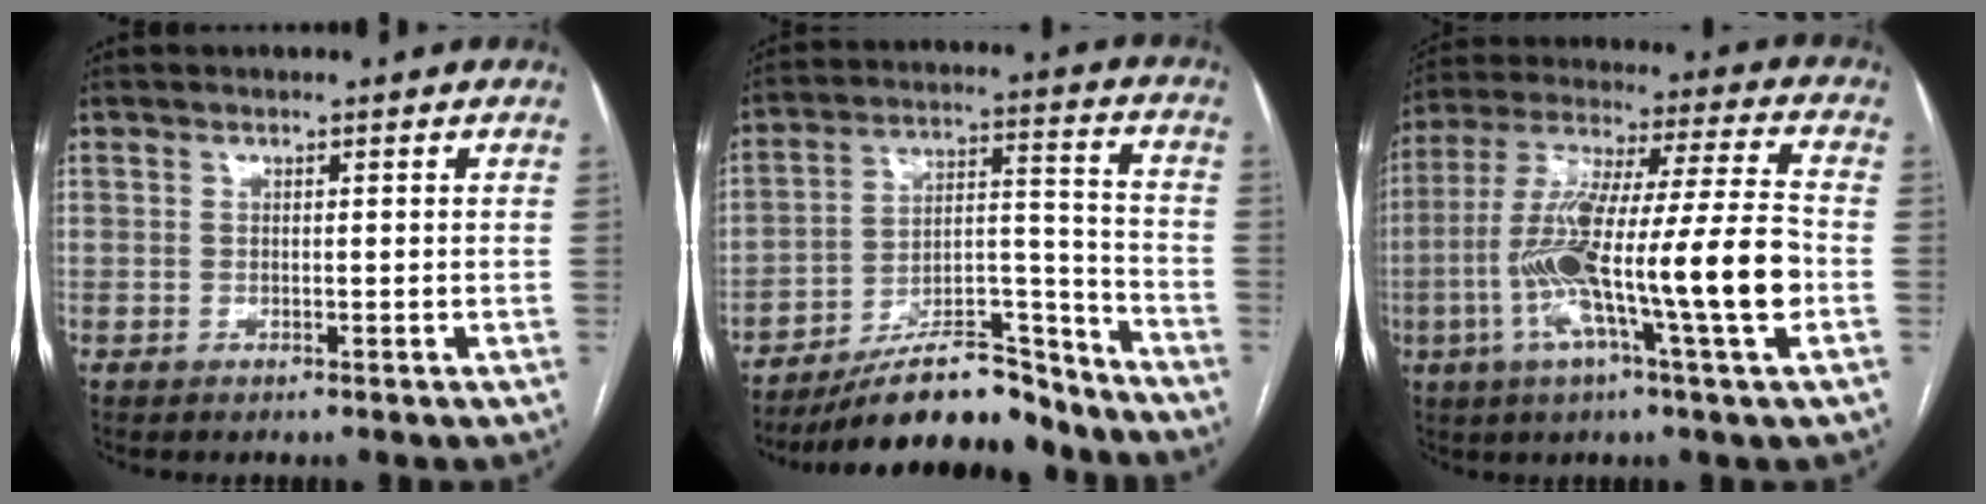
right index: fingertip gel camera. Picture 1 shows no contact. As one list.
[{"total": 16.7, "force": [-14.5, 4.4, 7.0], "torque": [-0.105, 0.040, -0.240]}, {"total": 19.7, "force": [-5.1, 0.2, 19.1], "torque": [-0.345, 0.000, -0.094]}]